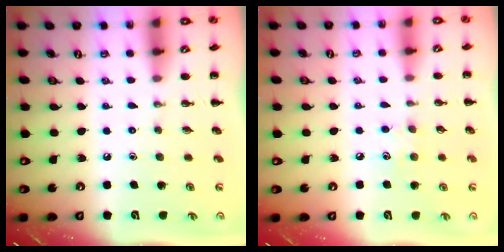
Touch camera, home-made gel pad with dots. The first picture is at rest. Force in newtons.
{"total": 5.2, "press": 5.1, "slide": 1.3}